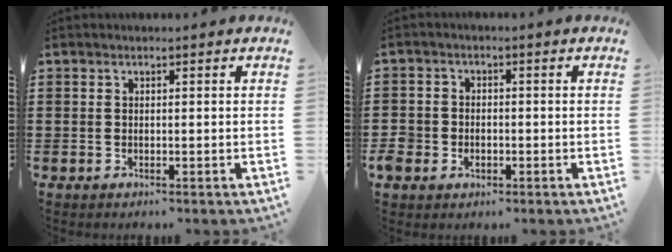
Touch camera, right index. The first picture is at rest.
{"total": 2.7, "force": [-1.2, 2.3, 0.8], "torque": [-0.036, -0.003, -0.029]}